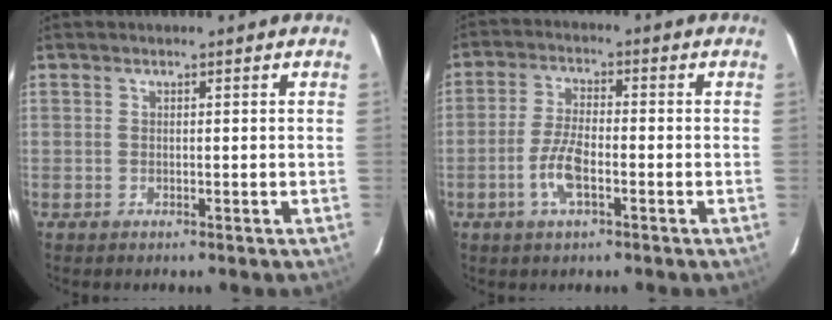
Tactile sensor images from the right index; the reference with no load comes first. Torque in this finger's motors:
{"motor_torque": [-0.23, -0.07, 0.01, 0.07]}